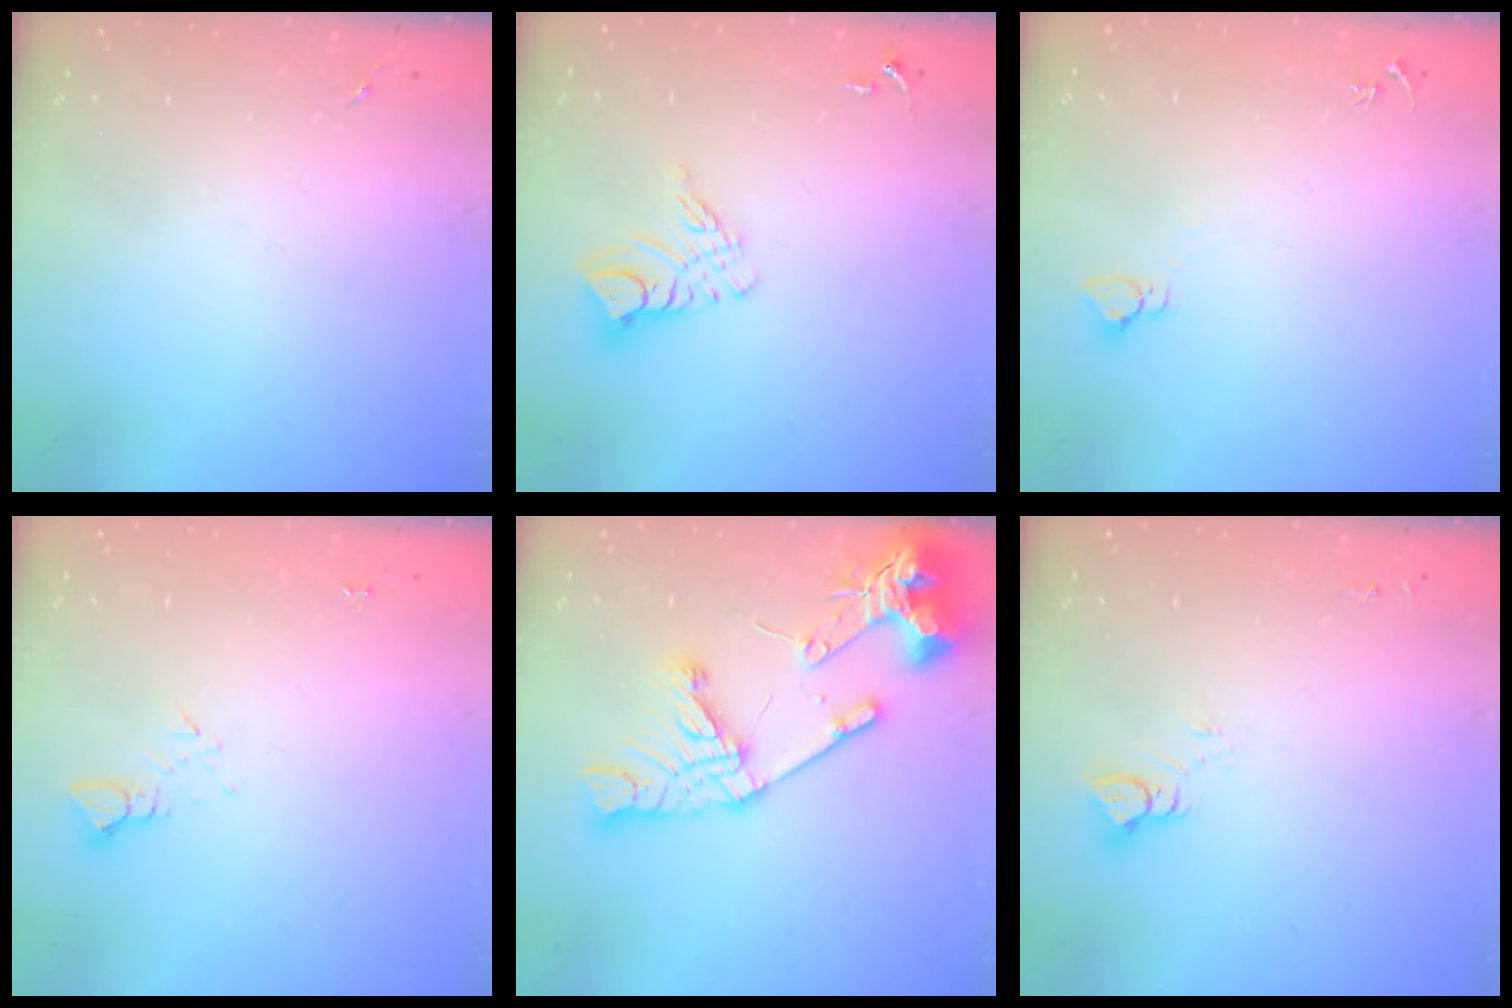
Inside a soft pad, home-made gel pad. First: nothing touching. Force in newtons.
{"total": 9.8, "press": 9.8, "slide": 0.9}
{"total": 2.8, "press": 2.8, "slide": 0.2}
{"total": 2.7, "press": 2.7, "slide": 0.2}
{"total": 20.6, "press": 20.5, "slide": 2.4}
{"total": 5.1, "press": 5.1, "slide": 0.3}